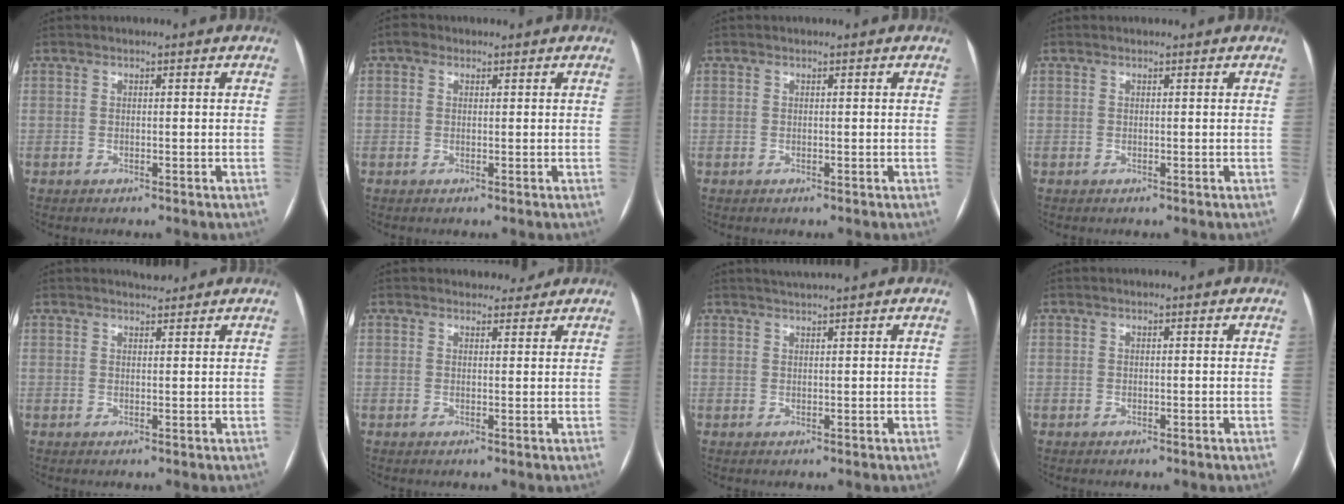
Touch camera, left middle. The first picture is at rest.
{"total": 1.2, "force": [0.6, 1.0, 0.3], "torque": [-0.008, 0.008, 0.007]}
{"total": 0.0}
{"total": 0.0}
{"total": 1.7, "force": [1.7, 0.2, 0.1], "torque": [-0.007, -0.001, 0.029]}
{"total": 2.8, "force": [2.6, 1.1, 0.2], "torque": [0.001, -0.003, 0.031]}
{"total": 2.0, "force": [1.7, -0.8, 0.4], "torque": [-0.004, 0.002, 0.036]}
{"total": 0.0}